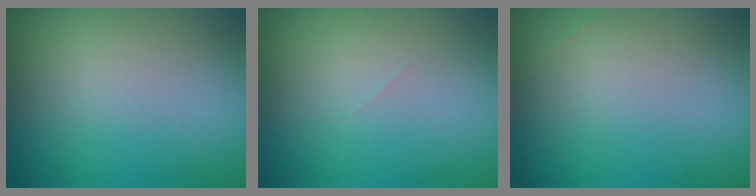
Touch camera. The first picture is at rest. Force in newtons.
{"total": 0.0}
{"total": 0.0}